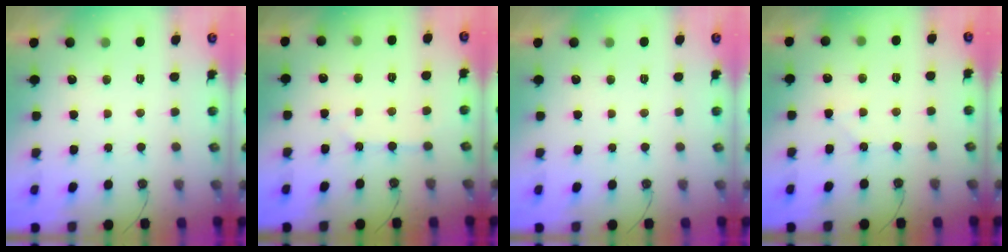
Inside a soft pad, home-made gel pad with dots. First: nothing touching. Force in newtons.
{"total": 3.5, "press": 3.5, "slide": 0.5}
{"total": 0.0}
{"total": 4.2, "press": 4.1, "slide": 0.6}